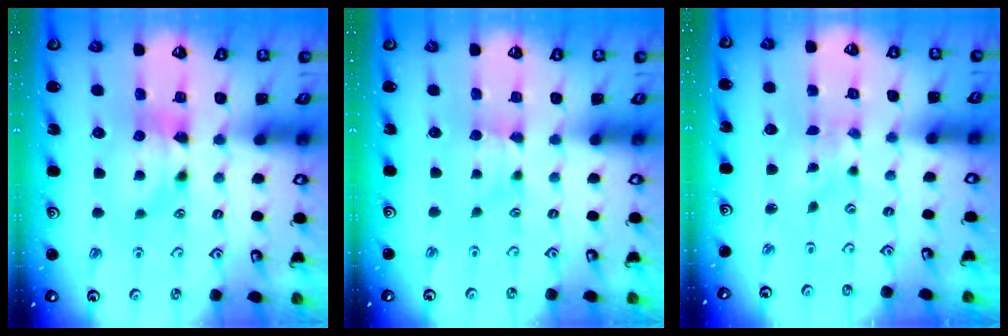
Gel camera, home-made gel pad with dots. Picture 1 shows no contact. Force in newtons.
{"total": 1.6, "press": 1.5, "slide": 0.4}
{"total": 4.8, "press": 4.7, "slide": 0.8}